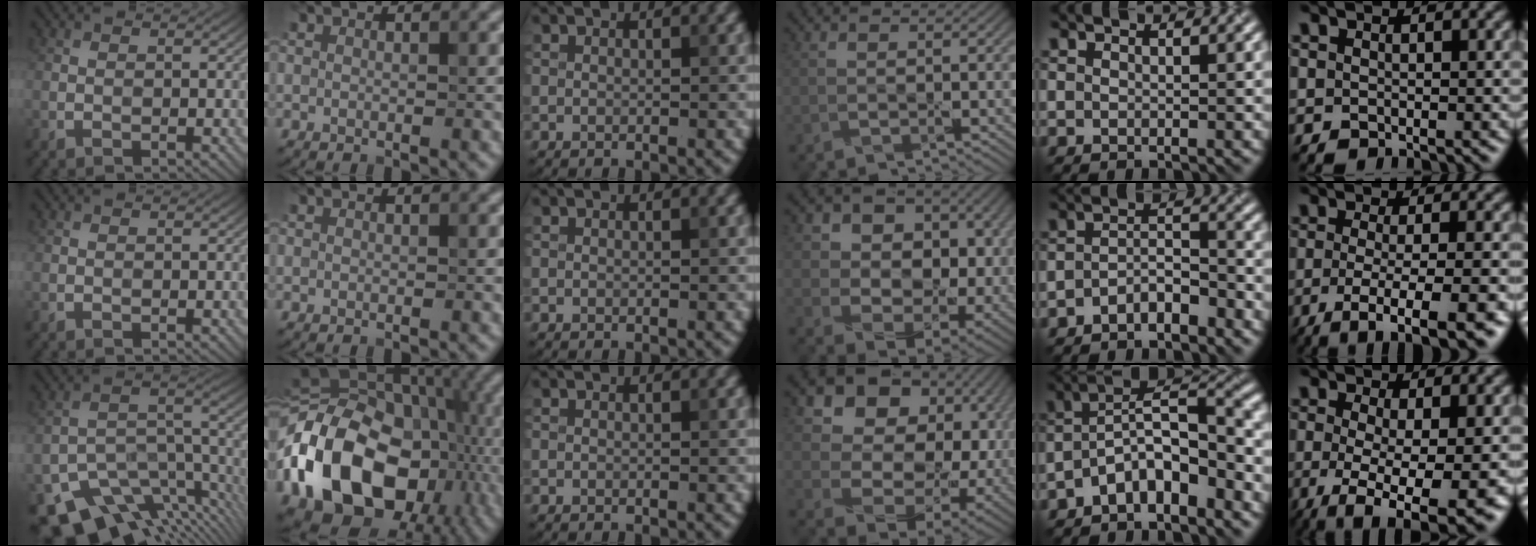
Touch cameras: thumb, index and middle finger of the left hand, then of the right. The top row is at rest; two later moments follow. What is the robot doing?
{"motion": "wipe", "object": "bowl"}